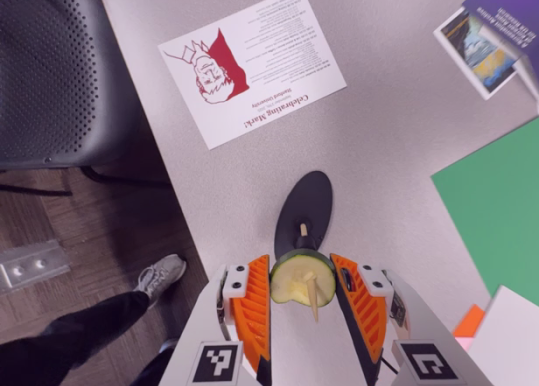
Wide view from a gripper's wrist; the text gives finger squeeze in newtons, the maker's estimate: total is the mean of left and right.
{"total": 4.2, "left": 3.6, "right": 4.8}